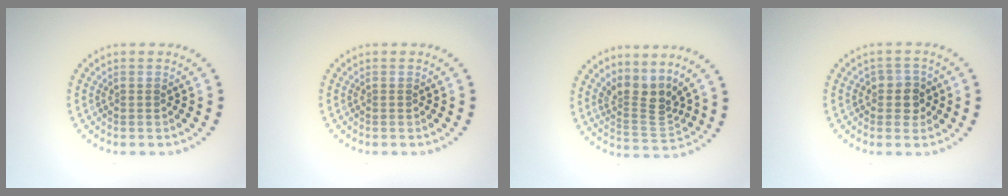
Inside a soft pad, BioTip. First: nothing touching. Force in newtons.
{"total": 0.0}
{"total": 3.3, "press": 2.4, "slide": 2.3}
{"total": 2.2, "press": 2.0, "slide": 0.9}